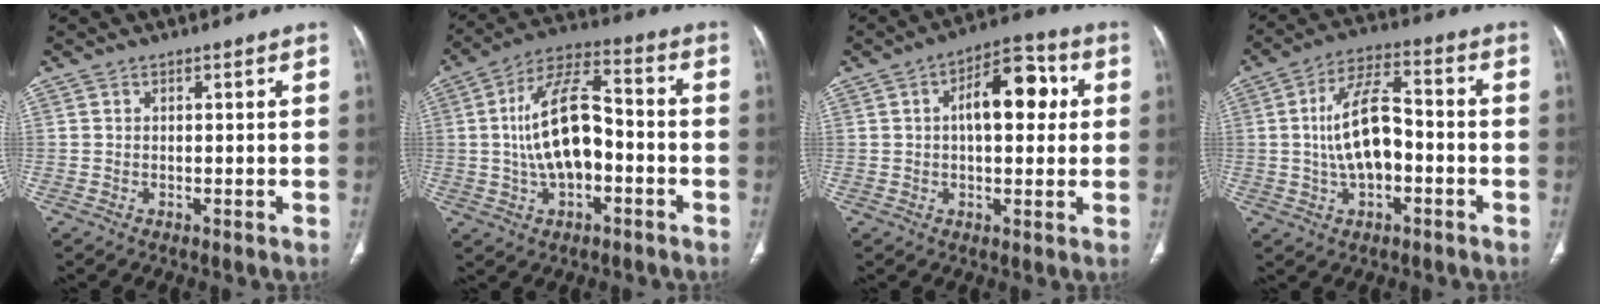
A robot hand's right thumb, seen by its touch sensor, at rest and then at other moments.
{"total": 14.6, "force": [-1.7, 7.4, 12.4], "torque": [-0.221, 0.039, -0.033]}
{"total": 11.7, "force": [2.1, 6.0, 9.9], "torque": [-0.120, 0.021, 0.023]}
{"total": 11.9, "force": [-1.3, 6.0, 10.2], "torque": [-0.181, 0.033, -0.027]}